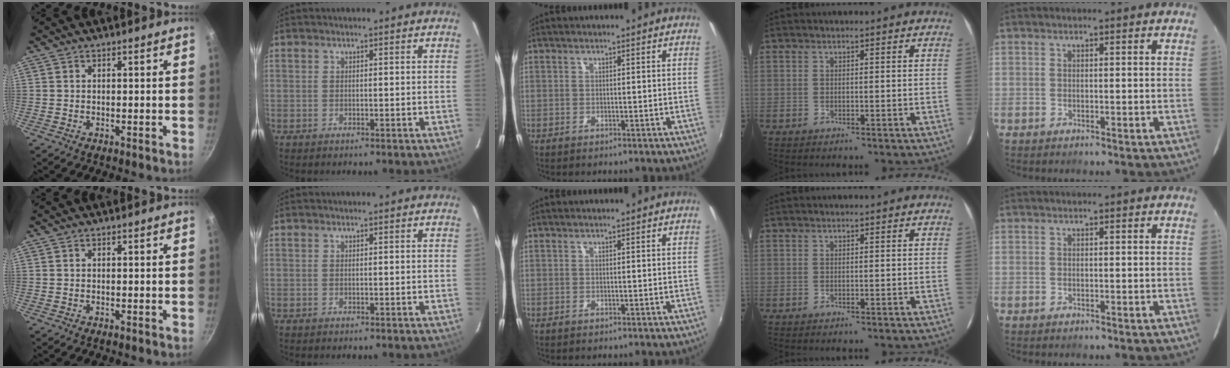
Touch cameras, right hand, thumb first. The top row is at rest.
{}